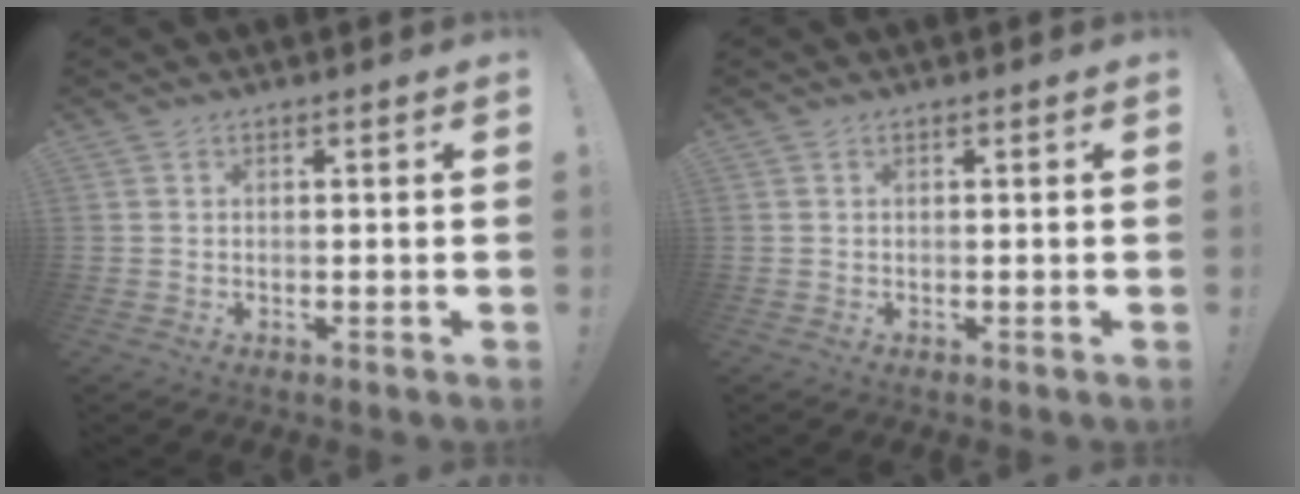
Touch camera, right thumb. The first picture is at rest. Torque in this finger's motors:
{"motor_torque": [-0.01, 0.00, 0.02, 0.02, 0.00]}